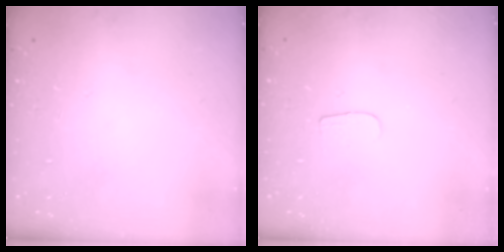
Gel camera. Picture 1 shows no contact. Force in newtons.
{"total": 4.8, "press": 4.8, "slide": 0.5}